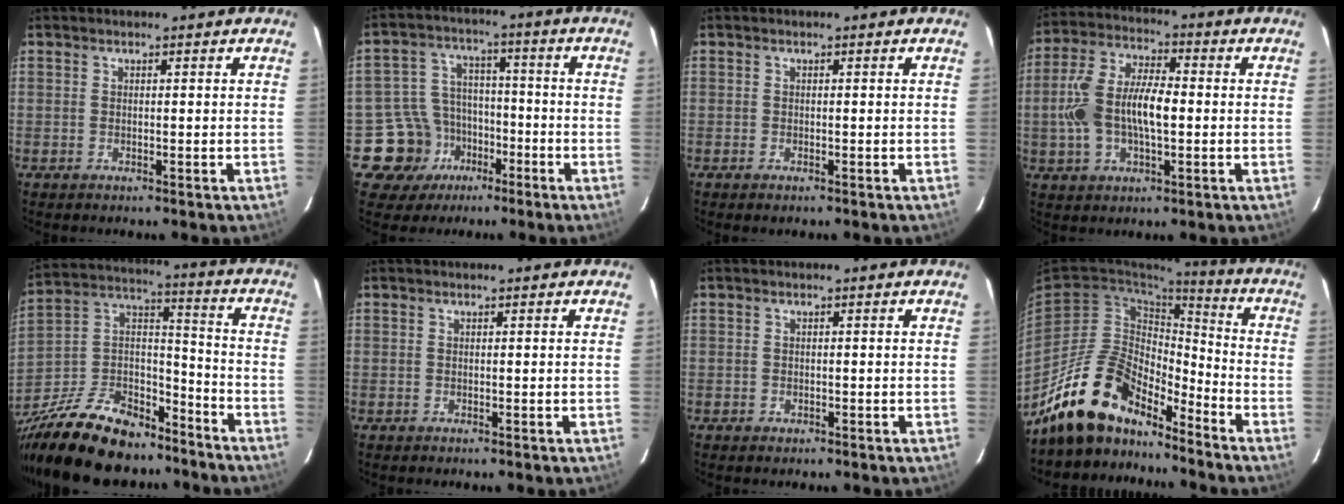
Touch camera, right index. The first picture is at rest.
{"total": 10.2, "force": [-5.6, 8.4, 1.5], "torque": [-0.054, 0.032, -0.084]}
{"total": 0.8, "force": [-0.6, 0.4, 0.4], "torque": [-0.008, -0.003, -0.011]}
{"total": 12.7, "force": [-1.1, 6.2, 11.0], "torque": [-0.228, 0.011, -0.021]}
{"total": 26.0, "force": [-18.8, 12.5, 12.9], "torque": [-0.284, 0.029, -0.299]}
{"total": 0.0}
{"total": 1.0, "force": [-0.5, 0.9, 0.1], "torque": [0.001, 0.003, -0.005]}
{"total": 15.9, "force": [-13.3, 6.0, 6.2], "torque": [-0.130, 0.019, -0.241]}